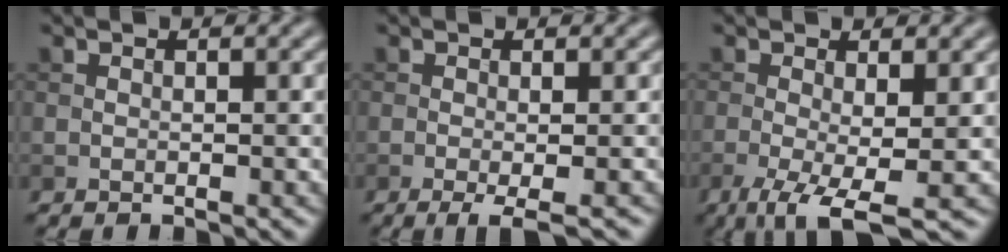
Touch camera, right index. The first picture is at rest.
{"total": 2.6, "force": [-1.1, 0.5, 2.3], "torque": [-0.039, -0.003, -0.023]}
{"total": 5.7, "force": [-2.3, 1.4, 5.0], "torque": [-0.099, -0.010, -0.042]}